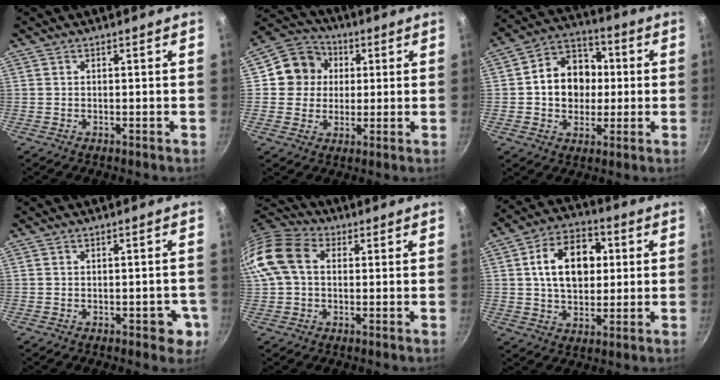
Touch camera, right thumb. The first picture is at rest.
{"total": 9.6, "force": [1.8, 8.9, 3.2], "torque": [-0.018, 0.013, 0.016]}
{"total": 13.5, "force": [0.5, 11.0, 7.8], "torque": [-0.086, 0.021, -0.002]}
{"total": 4.5, "force": [-1.5, 2.4, 3.4], "torque": [-0.016, 0.012, -0.017]}
{"total": 12.7, "force": [2.0, 8.8, 8.9], "torque": [-0.169, 0.024, 0.020]}
{"total": 14.9, "force": [2.6, 10.1, 10.6], "torque": [-0.136, 0.012, 0.035]}